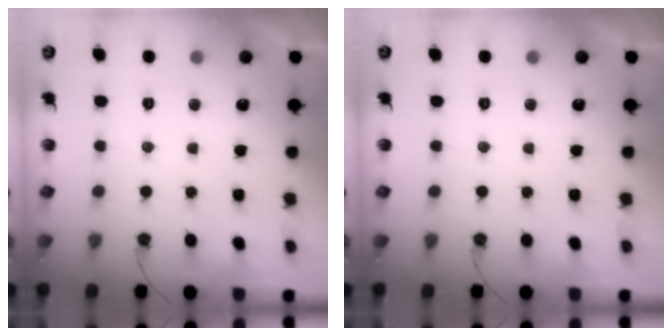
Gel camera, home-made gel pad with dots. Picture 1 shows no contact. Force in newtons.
{"total": 0.0}